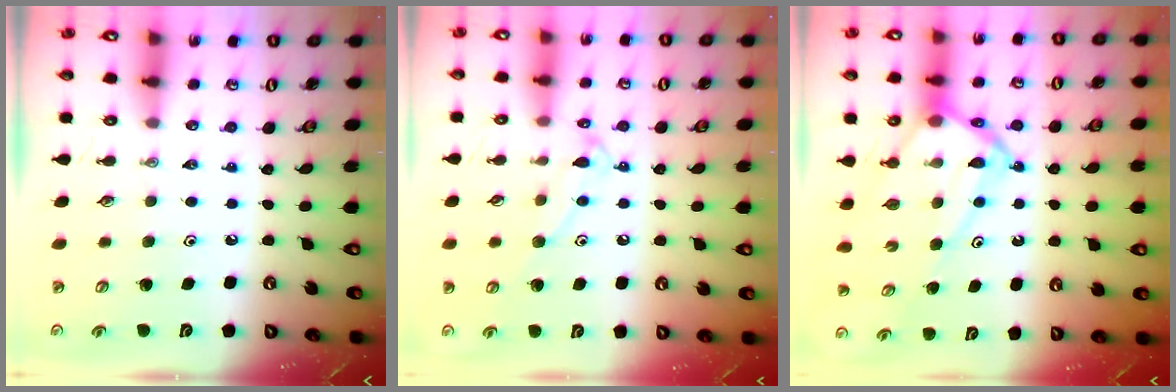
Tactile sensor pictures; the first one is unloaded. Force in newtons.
{"total": 9.8, "press": 9.8, "slide": 0.7}
{"total": 13.2, "press": 13.1, "slide": 1.5}